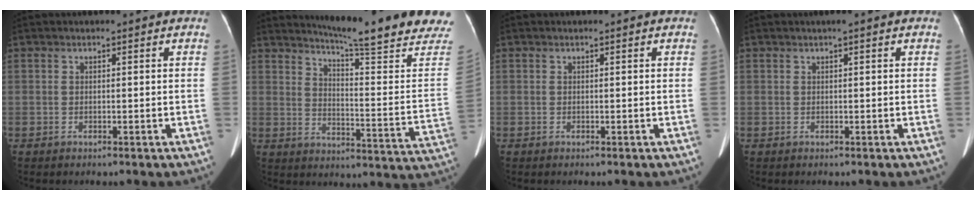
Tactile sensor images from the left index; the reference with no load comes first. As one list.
[{"total": 20.8, "force": [17.9, -0.1, 10.6], "torque": [-0.151, -0.078, 0.220]}, {"total": 0.0}, {"total": 1.3, "force": [0.8, 0.1, 1.0], "torque": [-0.015, 0.009, 0.009]}]